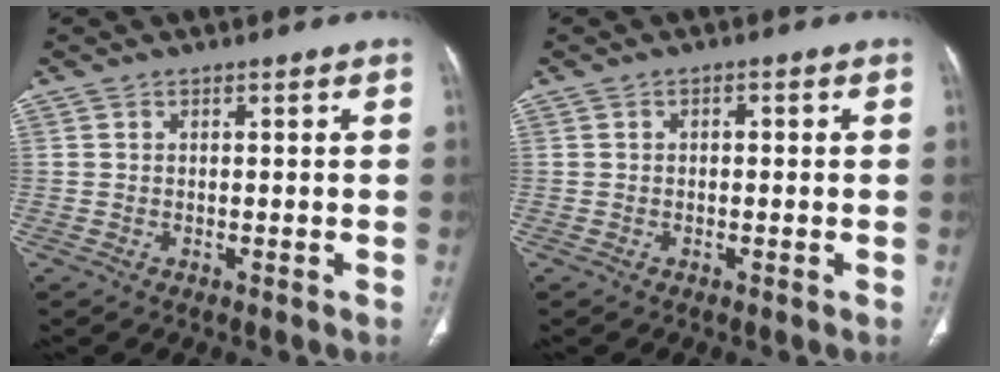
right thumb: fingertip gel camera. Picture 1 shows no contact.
{"total": 1.0, "force": [0.0, 0.7, 0.7], "torque": [-0.006, 0.004, -0.004]}